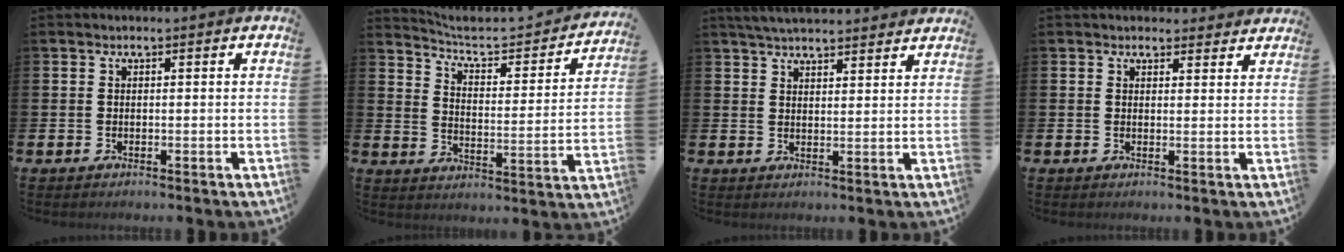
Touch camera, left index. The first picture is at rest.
{"total": 5.4, "force": [4.8, 1.4, 2.1], "torque": [-0.058, -0.041, 0.070]}
{"total": 4.4, "force": [4.3, 0.5, 0.8], "torque": [-0.023, -0.018, 0.080]}
{"total": 2.4, "force": [2.2, 0.8, 0.0], "torque": [0.014, -0.012, 0.038]}